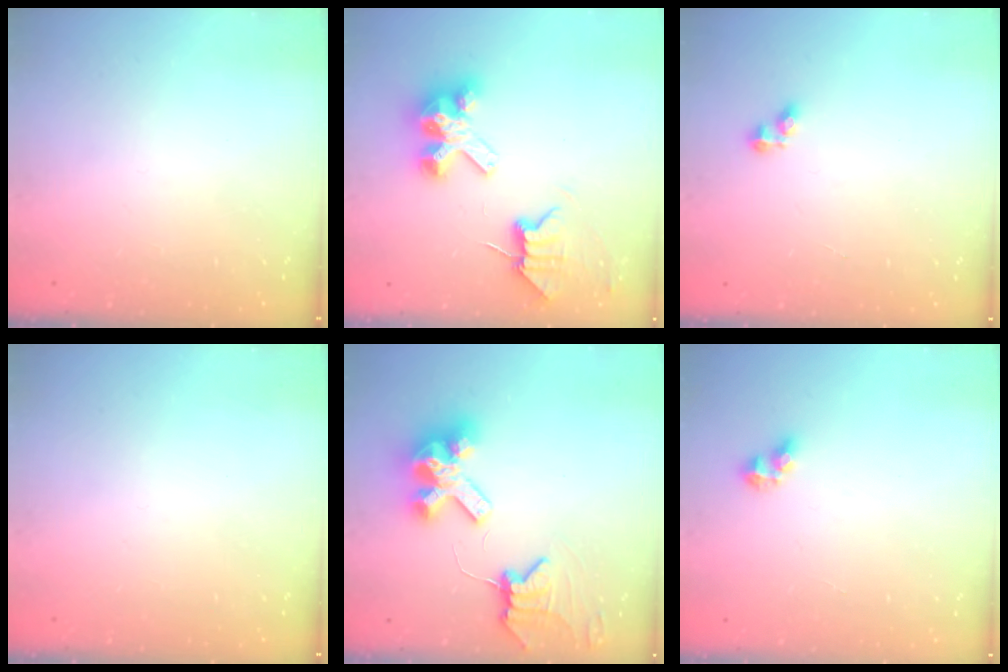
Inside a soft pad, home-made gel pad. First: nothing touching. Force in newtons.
{"total": 9.5, "press": 9.5, "slide": 0.8}
{"total": 2.1, "press": 2.1, "slide": 0.3}
{"total": 0.0}
{"total": 10.6, "press": 10.5, "slide": 1.4}
{"total": 4.9, "press": 4.9, "slide": 0.5}